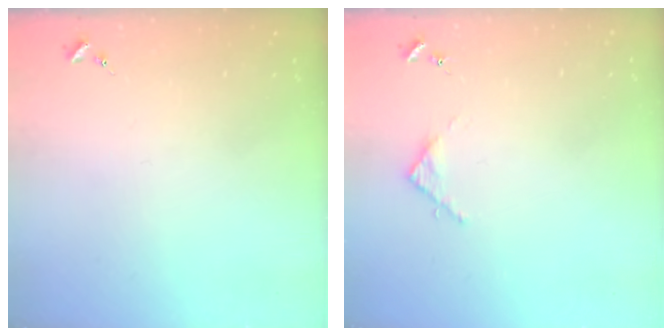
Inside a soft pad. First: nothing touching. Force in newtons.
{"total": 3.1, "press": 3.1, "slide": 0.4}